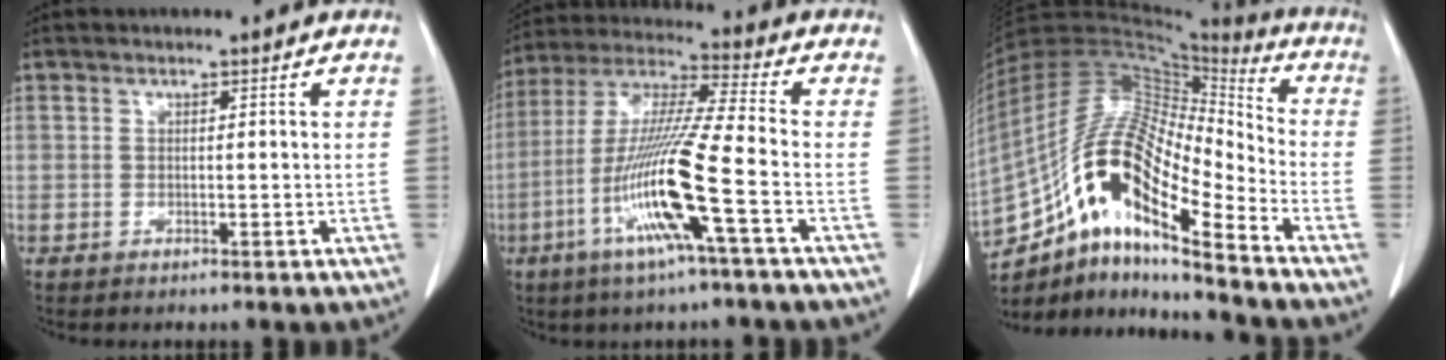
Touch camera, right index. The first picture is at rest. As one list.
[{"total": 14.9, "force": [-5.3, -1.0, 13.8], "torque": [-0.285, -0.014, -0.109]}, {"total": 19.1, "force": [-11.3, 4.1, 14.8], "torque": [-0.292, 0.025, -0.200]}]